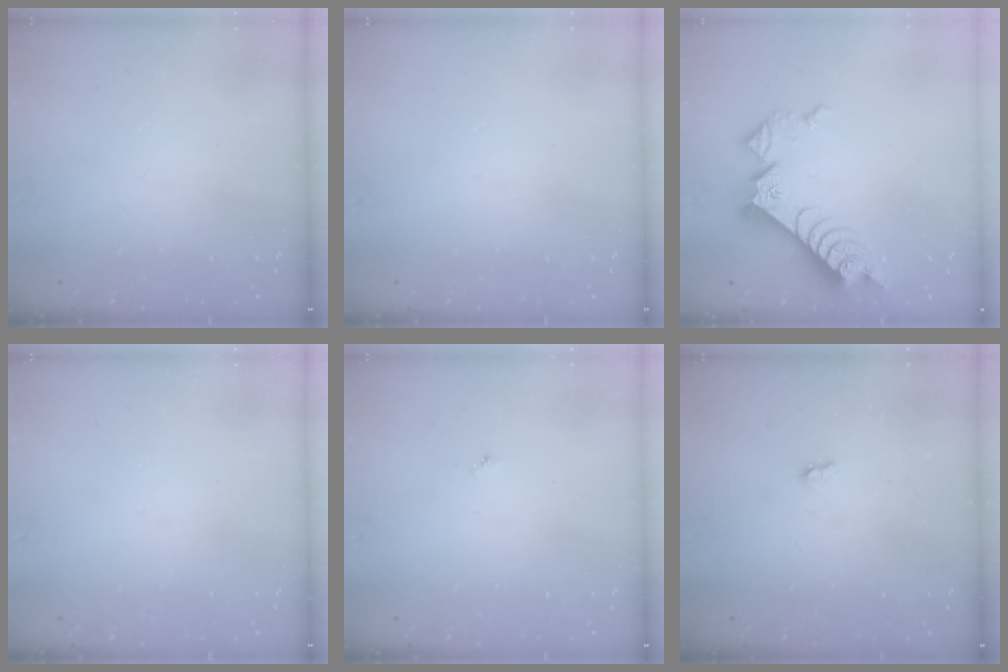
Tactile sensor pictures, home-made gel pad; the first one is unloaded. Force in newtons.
{"total": 0.0}
{"total": 11.2, "press": 11.1, "slide": 1.4}
{"total": 0.0}
{"total": 3.0, "press": 2.9, "slide": 0.3}
{"total": 1.7, "press": 1.6, "slide": 0.3}